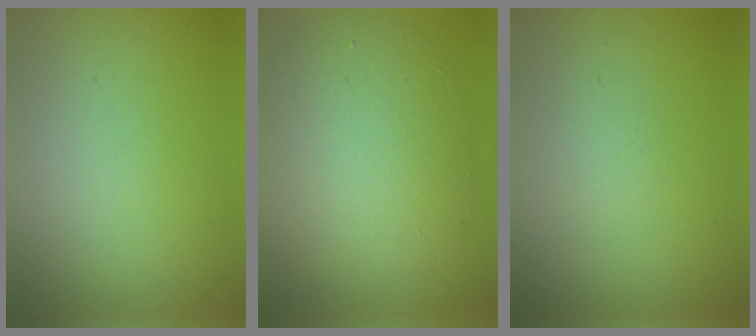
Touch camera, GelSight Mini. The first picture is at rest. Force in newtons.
{"total": 7.7, "press": 7.7, "slide": 0.2}
{"total": 0.0}